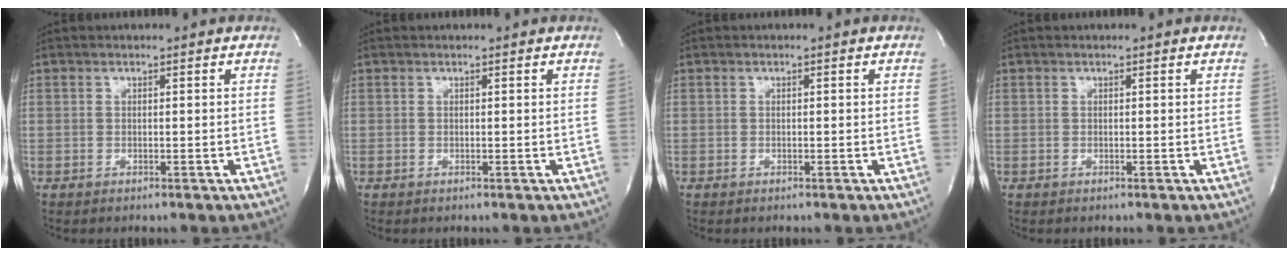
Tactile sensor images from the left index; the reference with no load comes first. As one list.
[{"total": 0.6, "force": [0.6, 0.1, 0.1], "torque": [-0.008, 0.006, 0.008]}, {"total": 0.0}, {"total": 0.0}]